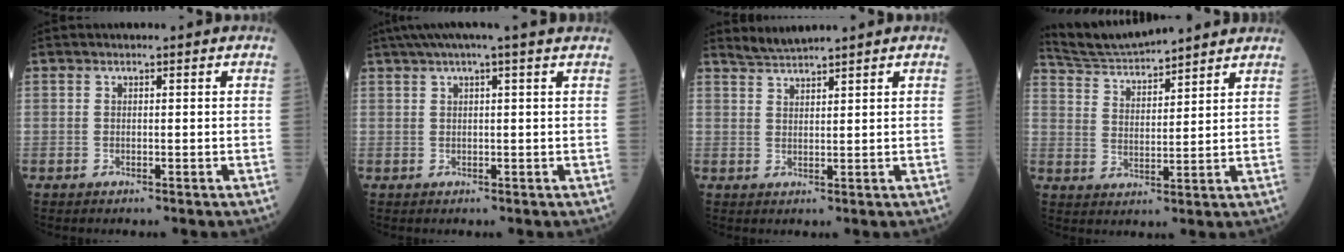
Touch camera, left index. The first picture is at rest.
{"total": 7.7, "force": [6.0, -0.8, 4.7], "torque": [-0.077, 0.040, 0.079]}
{"total": 2.7, "force": [2.6, -0.7, 0.0], "torque": [-0.007, 0.010, 0.060]}
{"total": 11.3, "force": [10.8, 0.8, 3.2], "torque": [-0.071, 0.031, 0.190]}